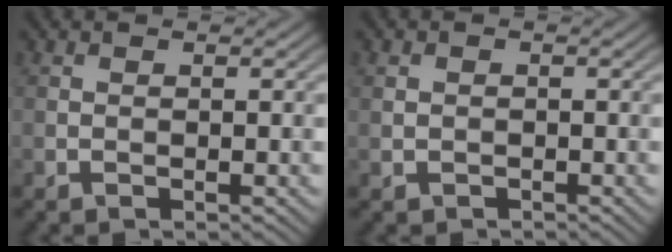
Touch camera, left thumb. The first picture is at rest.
{"total": 1.3, "force": [-0.2, 1.2, 0.4], "torque": [-0.008, -0.004, -0.007]}